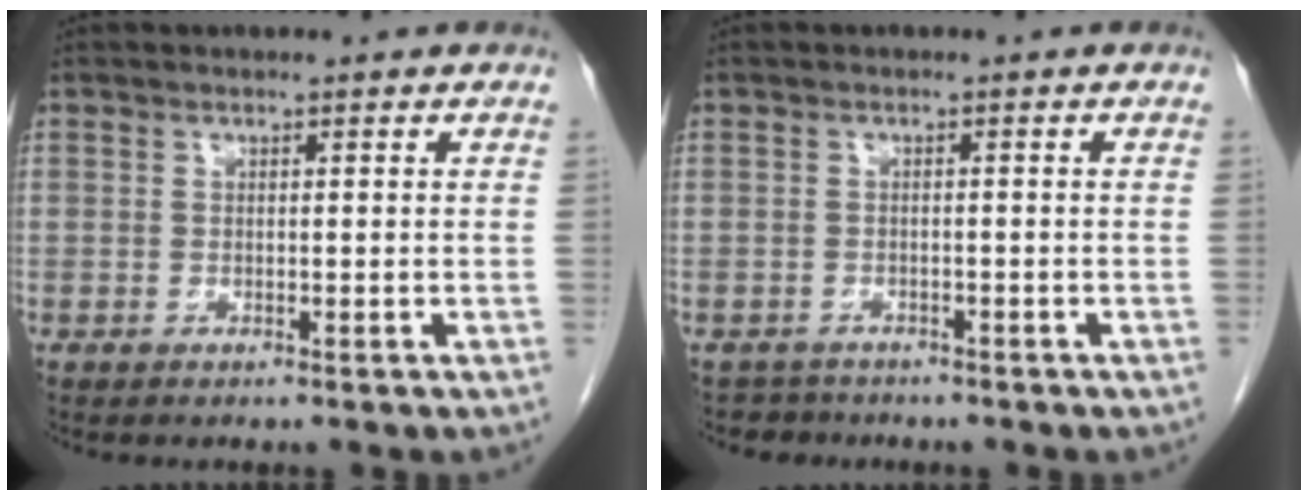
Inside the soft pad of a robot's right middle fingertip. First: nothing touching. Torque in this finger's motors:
{"motor_torque": [-0.15, 0.24, -0.09, -0.02]}